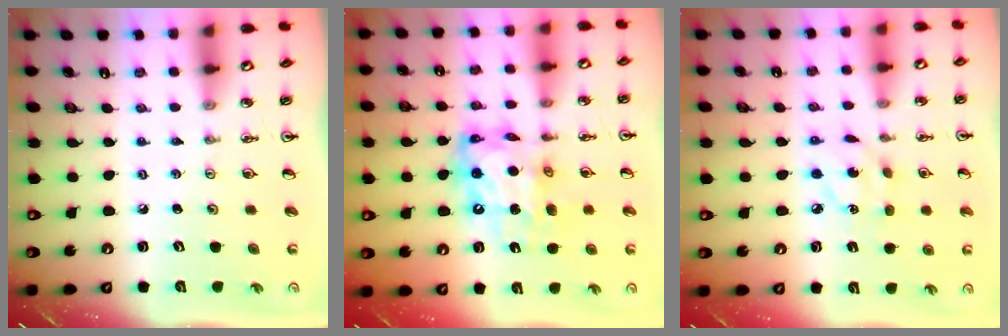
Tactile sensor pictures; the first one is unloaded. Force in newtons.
{"total": 12.4, "press": 12.3, "slide": 1.1}
{"total": 5.3, "press": 5.3, "slide": 0.3}